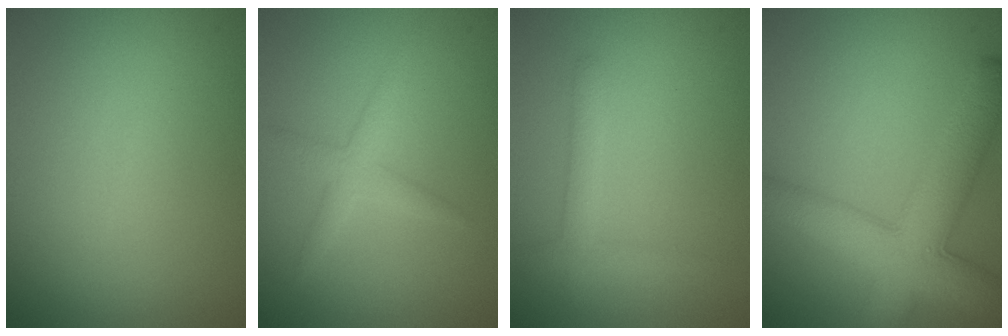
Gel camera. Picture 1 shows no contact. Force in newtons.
{"total": 2.2, "press": 2.2, "slide": 0.0}
{"total": 1.8, "press": 1.8, "slide": 0.2}
{"total": 8.2, "press": 8.2, "slide": 0.3}